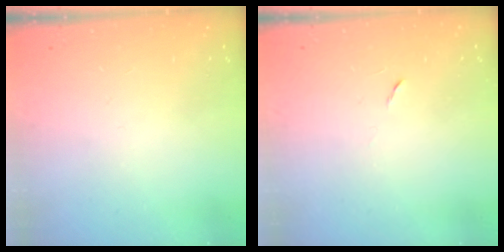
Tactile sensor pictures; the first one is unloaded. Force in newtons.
{"total": 5.2, "press": 4.8, "slide": 2.1}